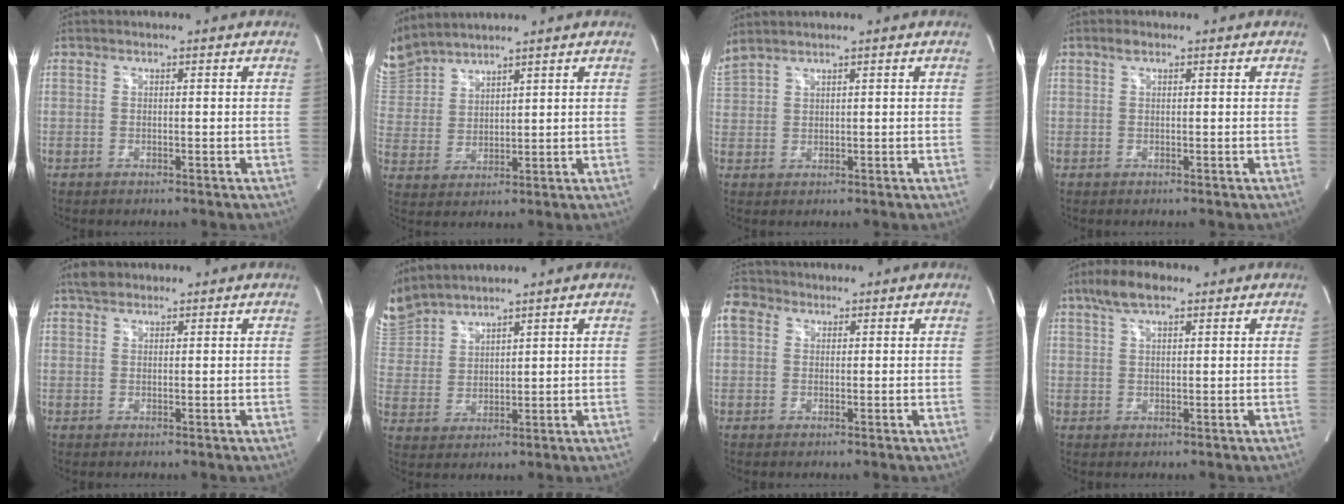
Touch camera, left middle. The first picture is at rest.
{"total": 8.4, "force": [8.1, 1.9, 1.2], "torque": [-0.046, 0.020, 0.179]}
{"total": 3.5, "force": [3.2, 0.0, 1.4], "torque": [-0.051, 0.022, 0.078]}
{"total": 1.0, "force": [0.7, 0.4, 0.6], "torque": [-0.014, 0.008, 0.012]}
{"total": 2.2, "force": [1.7, 1.1, 0.7], "torque": [-0.016, 0.013, 0.028]}
{"total": 7.9, "force": [7.6, 1.7, 1.0], "torque": [-0.042, 0.019, 0.167]}
{"total": 4.4, "force": [1.9, 3.3, 2.1], "torque": [-0.058, 0.029, 0.037]}
{"total": 5.4, "force": [3.6, 1.6, 3.7], "torque": [-0.080, 0.019, 0.066]}